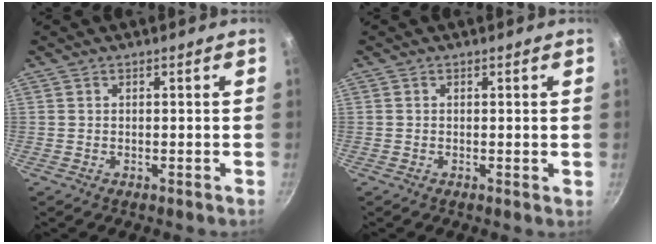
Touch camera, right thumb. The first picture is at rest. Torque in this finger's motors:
{"motor_torque": [-0.16, -0.08, -0.16, -0.20, 0.08]}